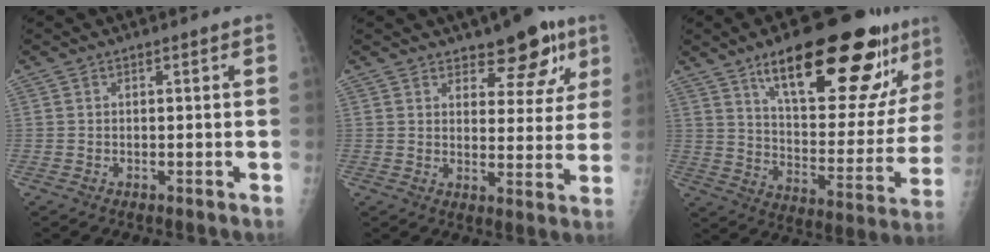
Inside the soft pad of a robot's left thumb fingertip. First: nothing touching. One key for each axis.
{"total": 9.7, "fx": 6.4, "fy": 4.5, "fz": 5.7, "tx": -0.034, "ty": -0.035, "tz": 0.087}
{"total": 27.4, "fx": 16.8, "fy": 8.7, "fz": 19.9, "tx": -0.247, "ty": -0.058, "tz": 0.258}